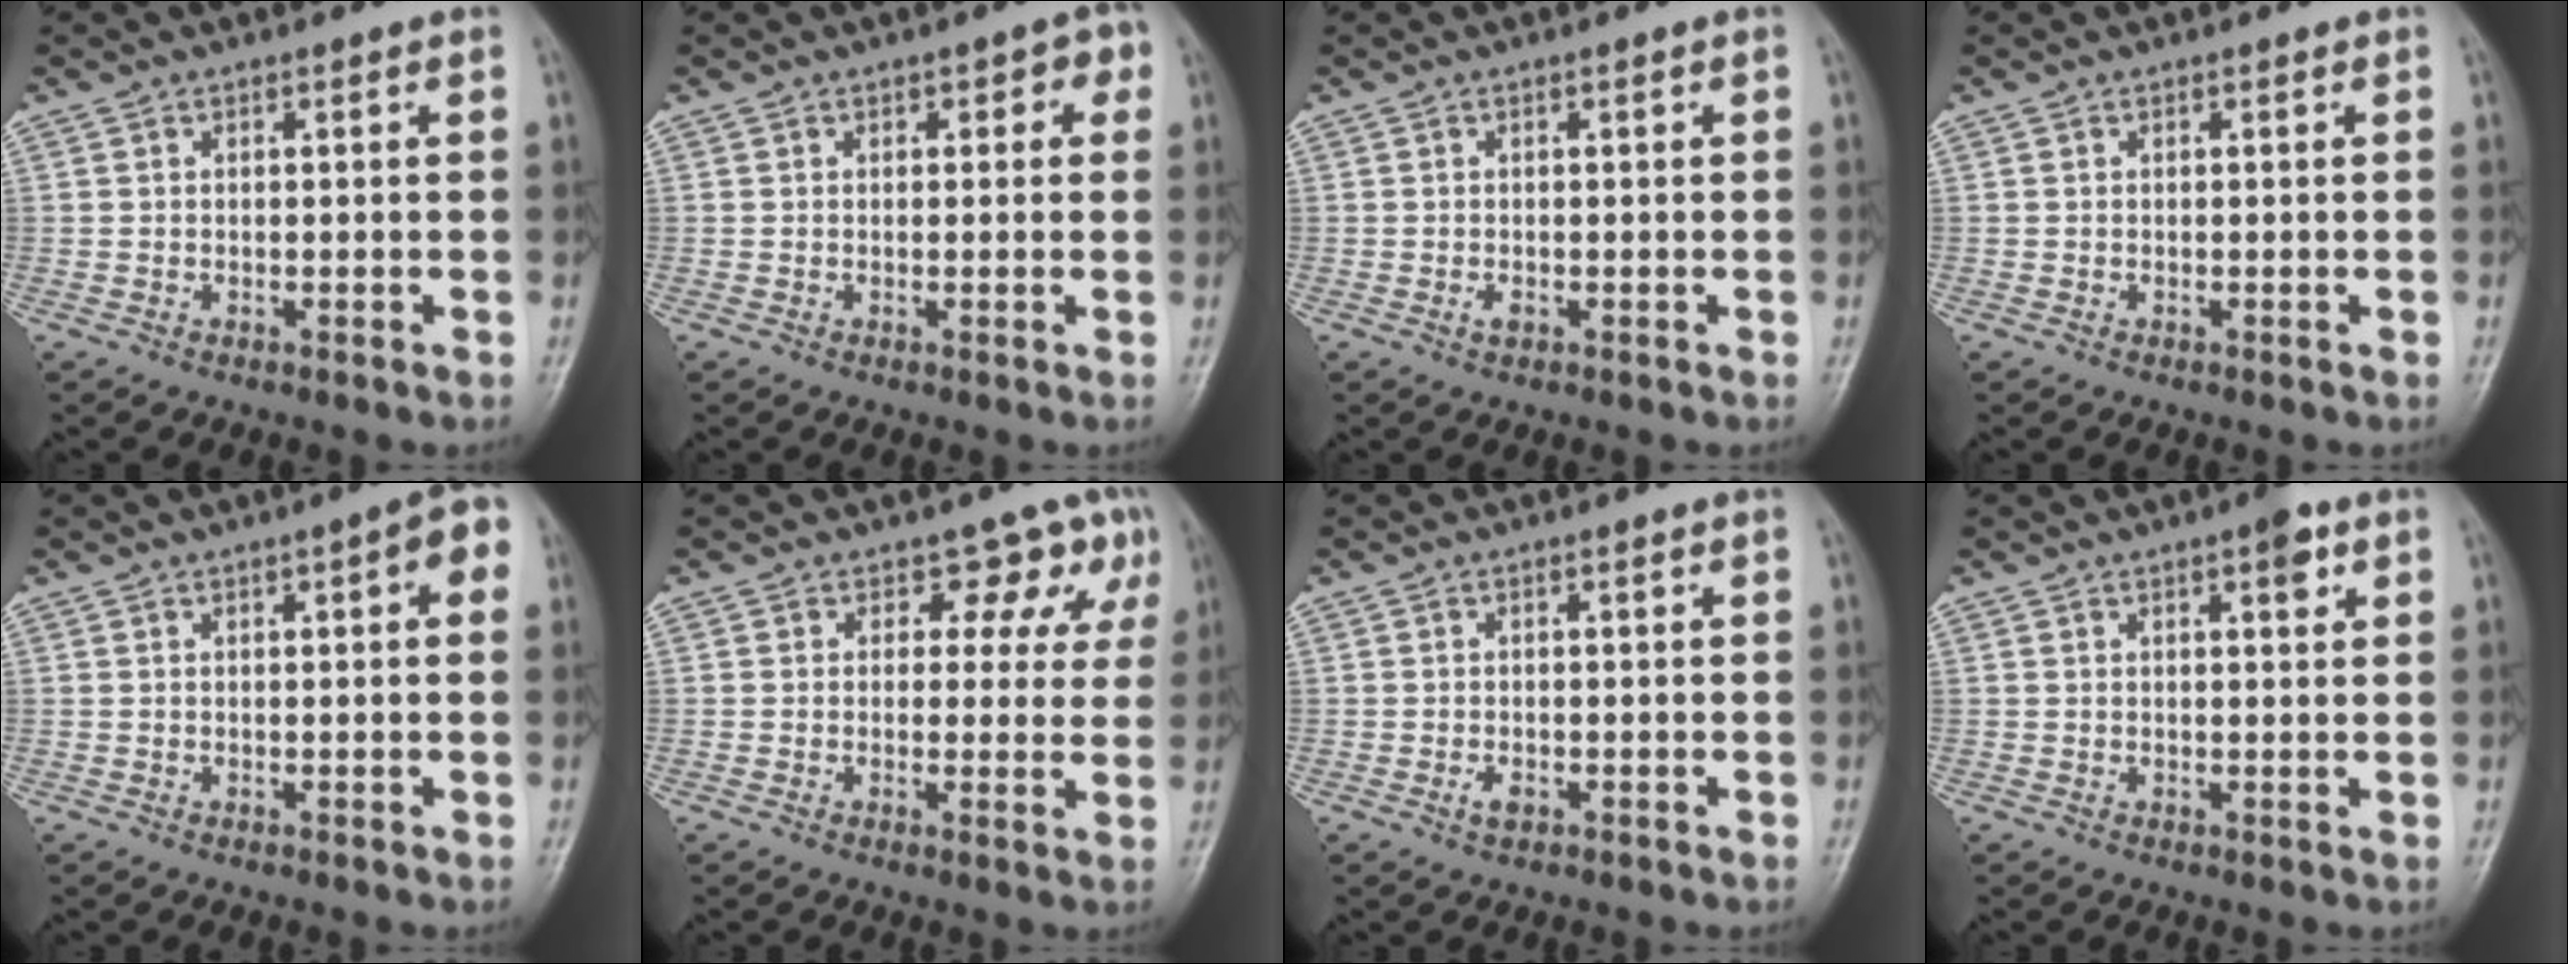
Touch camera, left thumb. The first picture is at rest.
{"total": 3.1, "force": [1.0, 1.8, 2.3], "torque": [-0.005, 0.003, 0.006]}
{"total": 1.1, "force": [-0.3, 0.5, 0.8], "torque": [-0.015, 0.001, -0.005]}
{"total": 0.0}
{"total": 5.2, "force": [1.6, 1.6, 4.7], "torque": [-0.049, 0.009, 0.013]}
{"total": 6.7, "force": [3.7, 4.7, 3.0], "torque": [0.003, -0.016, 0.032]}
{"total": 1.5, "force": [-0.6, 0.8, 1.2], "torque": [-0.024, 0.002, -0.010]}
{"total": 3.5, "force": [1.8, 1.1, 2.8], "torque": [-0.032, -0.004, 0.021]}